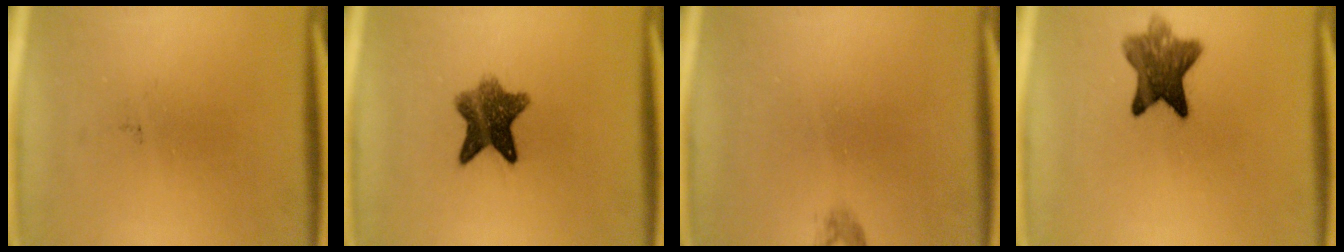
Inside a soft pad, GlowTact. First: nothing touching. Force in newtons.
{"total": 8.0}
{"total": 0.8}
{"total": 7.9}